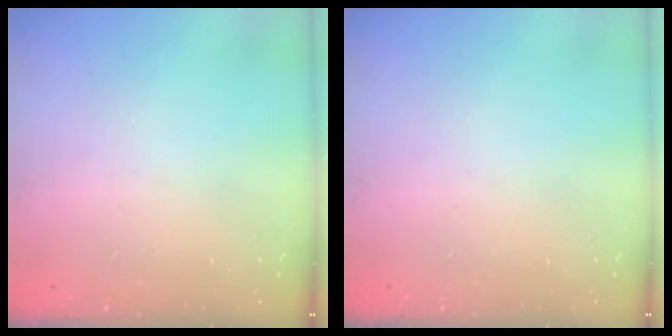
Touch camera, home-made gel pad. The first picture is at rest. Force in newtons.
{"total": 0.0}